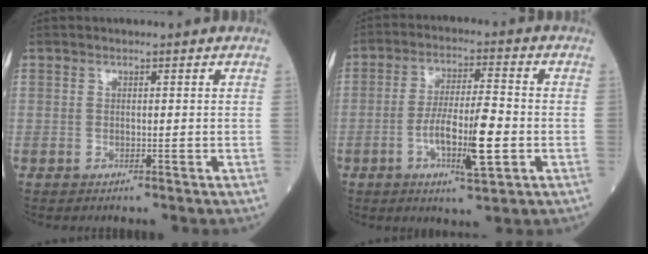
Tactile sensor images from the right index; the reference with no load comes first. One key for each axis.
{"total": 9.9, "fx": -2.7, "fy": 1.3, "fz": 9.4, "tx": -0.166, "ty": -0.001, "tz": -0.048}